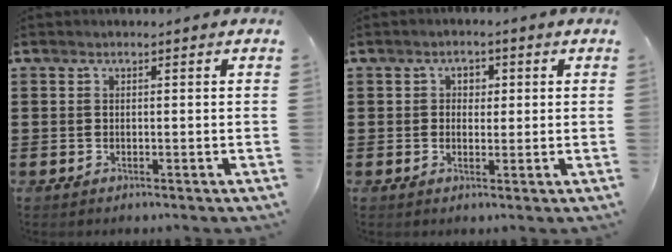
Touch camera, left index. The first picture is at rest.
{"total": 2.2, "force": [0.2, 1.8, 1.3], "torque": [-0.021, 0.007, -0.002]}